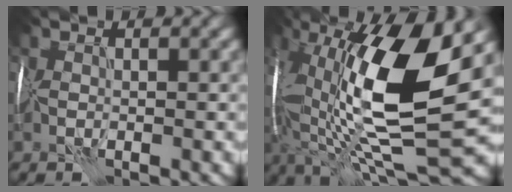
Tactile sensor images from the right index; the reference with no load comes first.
{"total": 15.6, "force": [1.5, 6.2, 14.2], "torque": [-0.275, 0.001, 0.029]}